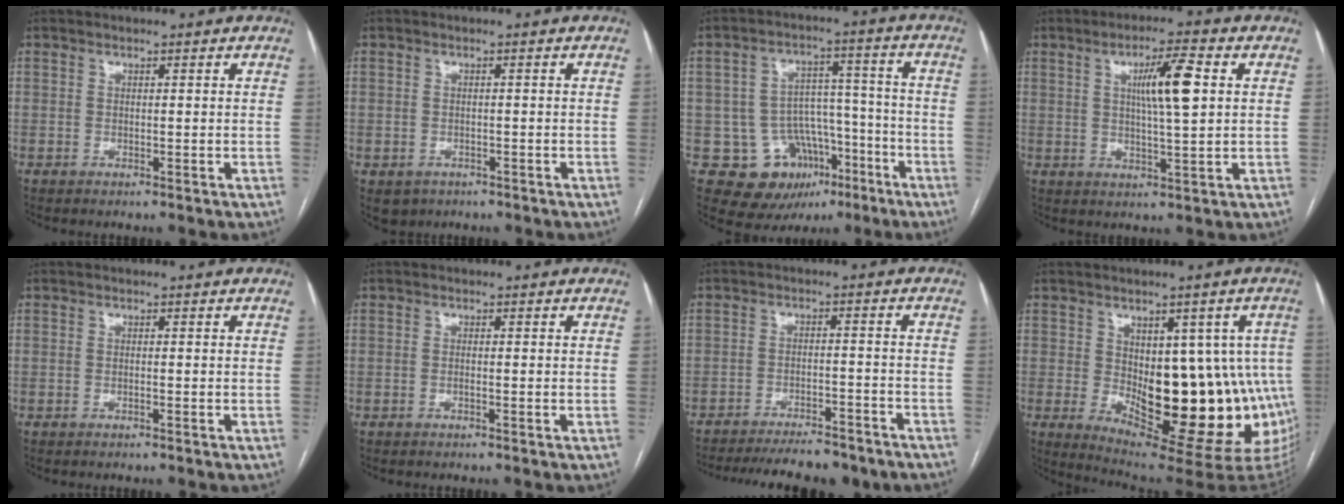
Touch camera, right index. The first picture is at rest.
{"total": 3.1, "force": [-1.7, 2.6, 0.6], "torque": [-0.006, 0.003, -0.018]}
{"total": 12.1, "force": [-5.7, 9.5, 4.9], "torque": [-0.065, 0.045, -0.070]}
{"total": 7.8, "force": [1.9, 0.5, 7.5], "torque": [-0.129, 0.004, 0.032]}
{"total": 0.0}
{"total": 0.6, "force": [-0.1, 0.0, 0.6], "torque": [-0.013, 0.000, -0.003]}
{"total": 16.3, "force": [-14.4, 3.1, 6.8], "torque": [-0.118, -0.016, -0.192]}
{"total": 20.0, "force": [-2.5, 8.5, 18.0], "torque": [-0.174, 0.013, -0.005]}